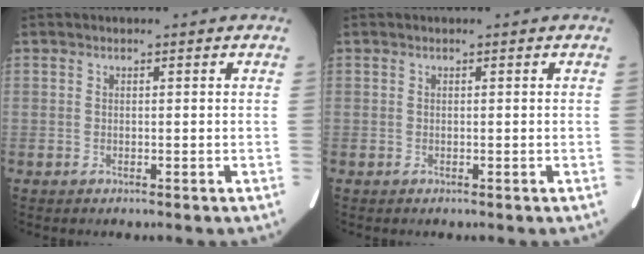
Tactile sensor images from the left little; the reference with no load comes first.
{"total": 0.0}